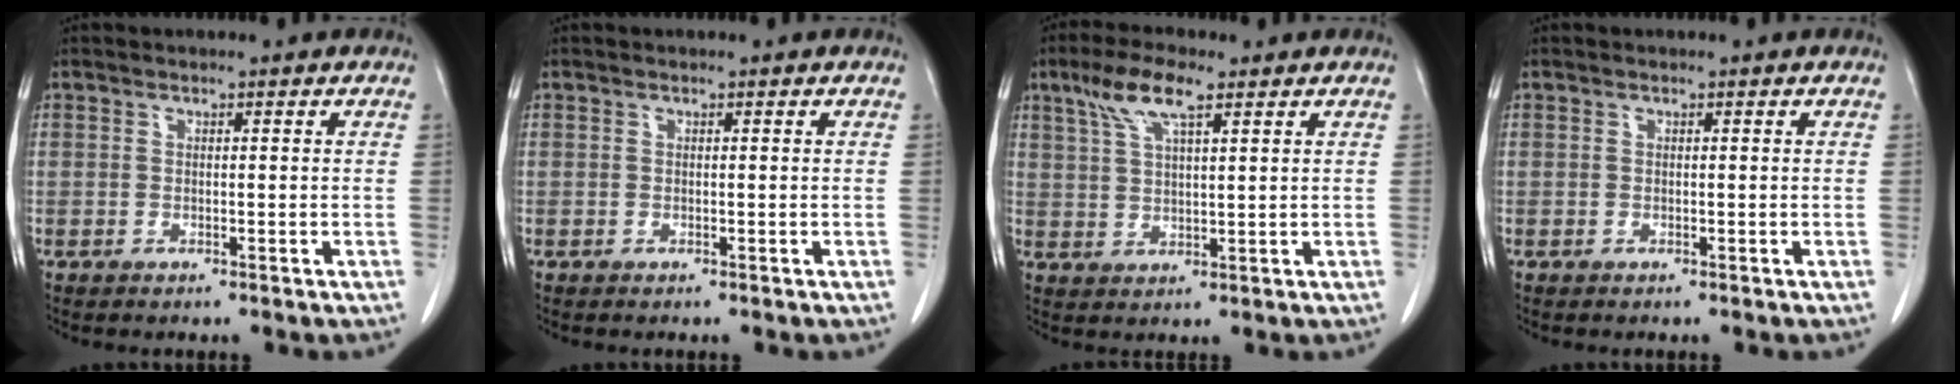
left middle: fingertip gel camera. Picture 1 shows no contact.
{"total": 0.0}
{"total": 7.0, "force": [4.2, 1.5, 5.5], "torque": [-0.119, 0.013, 0.082]}
{"total": 0.0}